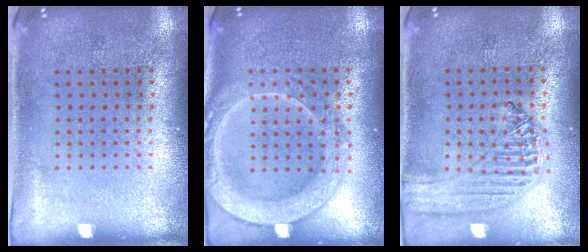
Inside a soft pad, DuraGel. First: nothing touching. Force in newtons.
{"total": 2.0, "press": 2.0, "slide": 0.3}
{"total": 1.3, "press": 1.3, "slide": 0.1}